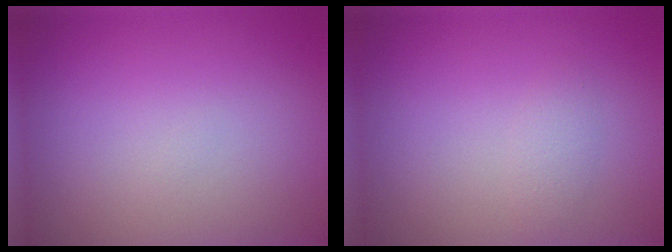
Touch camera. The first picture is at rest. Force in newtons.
{"total": 1.1, "press": 1.1, "slide": 0.0}